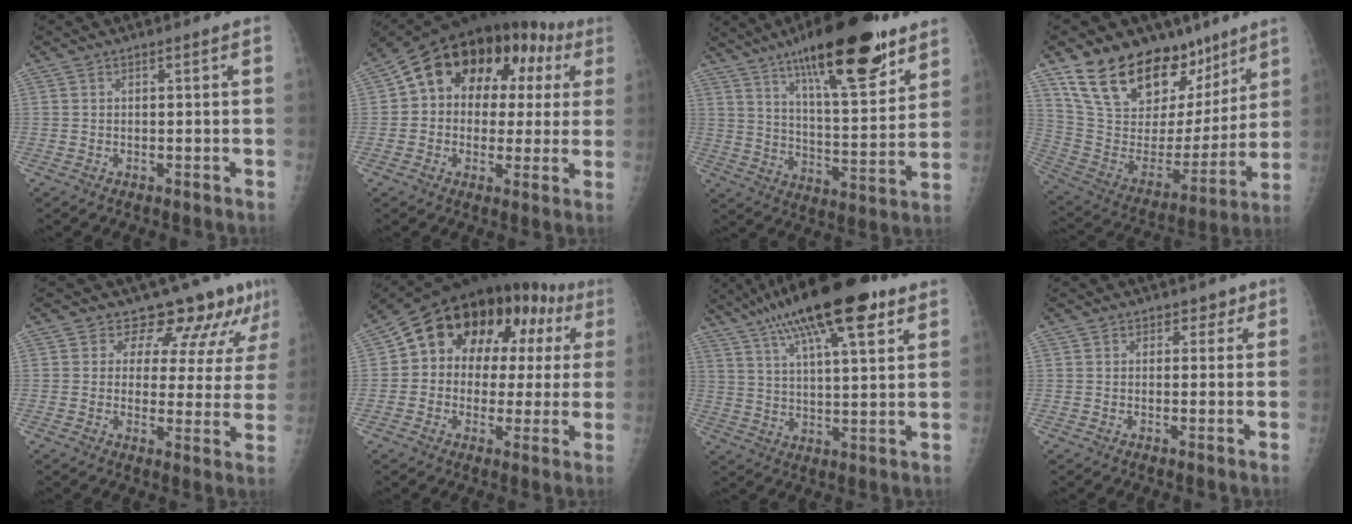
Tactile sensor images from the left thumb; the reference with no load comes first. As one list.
[{"total": 18.3, "force": [4.4, 13.0, 12.1], "torque": [-0.131, 0.046, 0.059]}, {"total": 24.0, "force": [15.1, 6.8, 17.4], "torque": [-0.245, -0.060, 0.239]}, {"total": 26.3, "force": [17.4, 14.4, 13.5], "torque": [-0.177, -0.054, 0.301]}, {"total": 11.0, "force": [9.5, 4.6, 3.1], "torque": [-0.003, -0.055, 0.102]}, {"total": 18.9, "force": [4.9, 13.6, 12.2], "torque": [-0.127, 0.047, 0.067]}, {"total": 20.9, "force": [12.1, 6.0, 15.9], "torque": [-0.264, -0.007, 0.197]}, {"total": 2.3, "force": [1.4, 1.8, 0.4], "torque": [0.020, -0.005, 0.011]}]